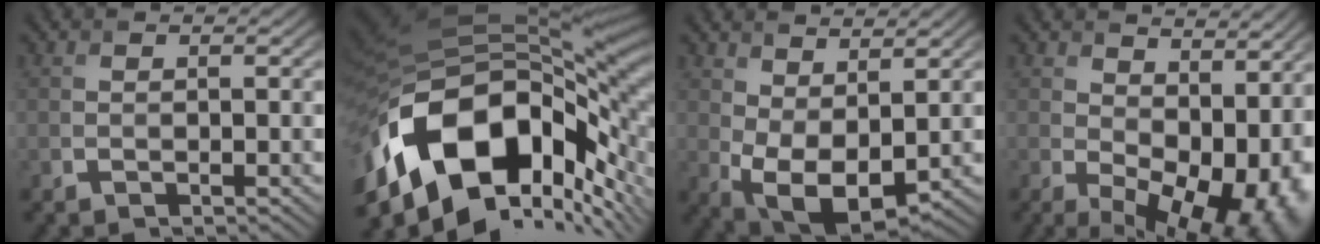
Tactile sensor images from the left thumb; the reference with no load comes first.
{"total": 20.0, "force": [-5.4, 12.3, 14.9], "torque": [-0.322, -0.040, -0.076]}
{"total": 7.9, "force": [1.4, 4.5, 6.4], "torque": [-0.138, -0.010, 0.031]}
{"total": 14.1, "force": [0.4, 8.9, 10.9], "torque": [-0.143, -0.037, 0.049]}